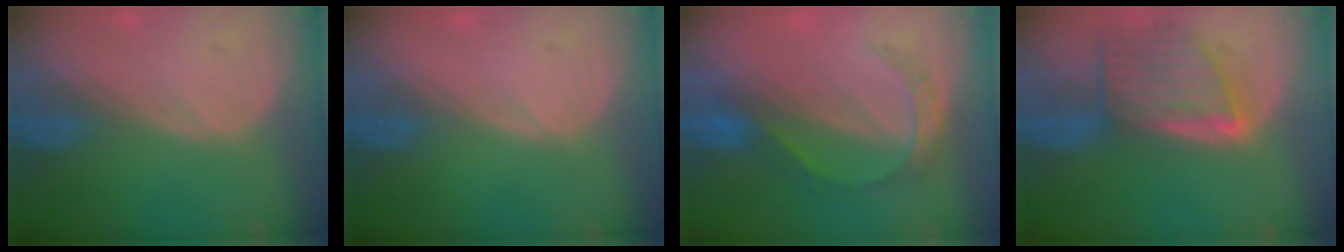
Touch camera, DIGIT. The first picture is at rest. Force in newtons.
{"total": 0.0}
{"total": 4.5, "press": 4.5, "slide": 0.2}
{"total": 8.1, "press": 7.3, "slide": 3.5}